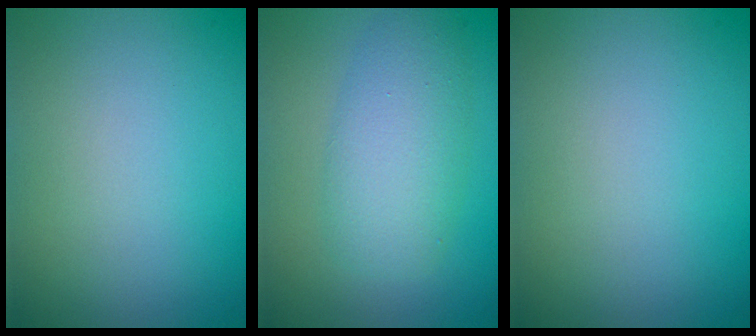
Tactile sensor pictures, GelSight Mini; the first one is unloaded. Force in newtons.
{"total": 4.4, "press": 4.4, "slide": 0.0}
{"total": 0.0}